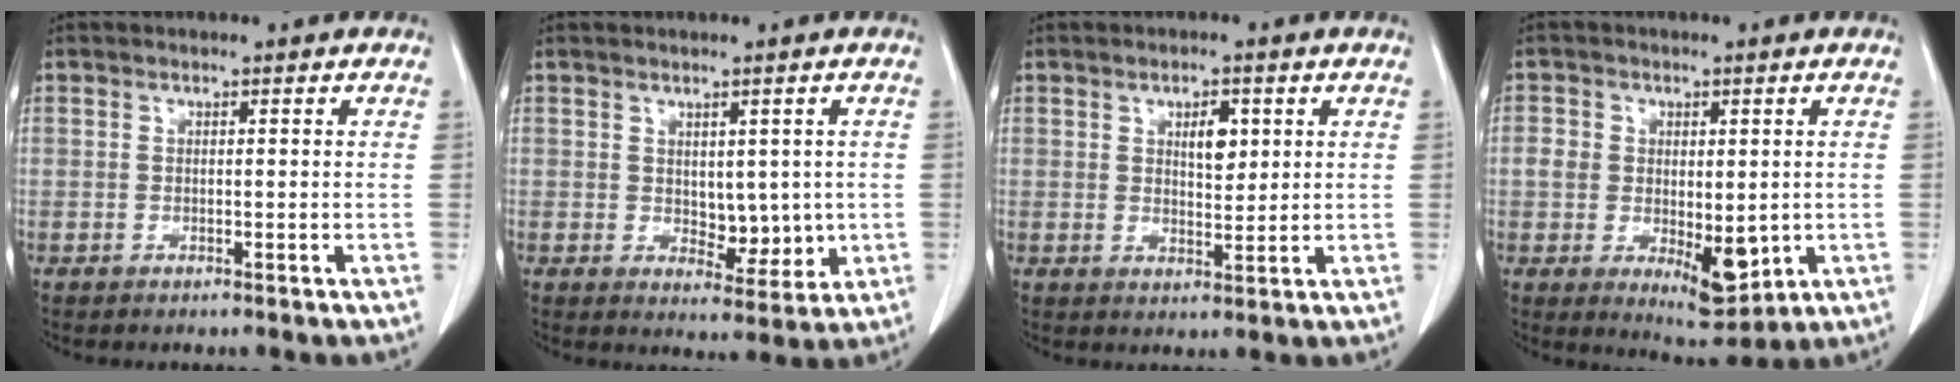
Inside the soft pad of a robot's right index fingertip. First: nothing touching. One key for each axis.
{"total": 5.1, "fx": 0.2, "fy": 2.9, "fz": 4.1, "tx": -0.050, "ty": -0.009, "tz": 0.015}
{"total": 4.0, "fx": 1.5, "fy": 1.8, "fz": 3.2, "tx": -0.051, "ty": -0.001, "tz": 0.025}
{"total": 9.2, "fx": -1.4, "fy": 5.2, "fz": 7.4, "tx": -0.102, "ty": -0.008, "tz": -0.008}